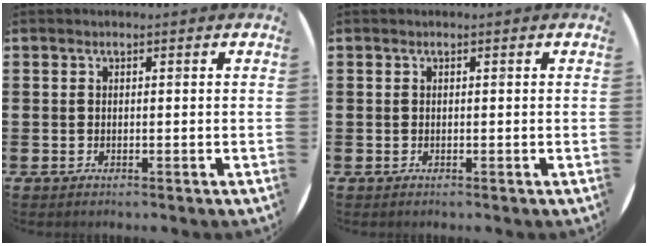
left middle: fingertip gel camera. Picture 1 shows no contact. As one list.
[{"total": 0.0}]